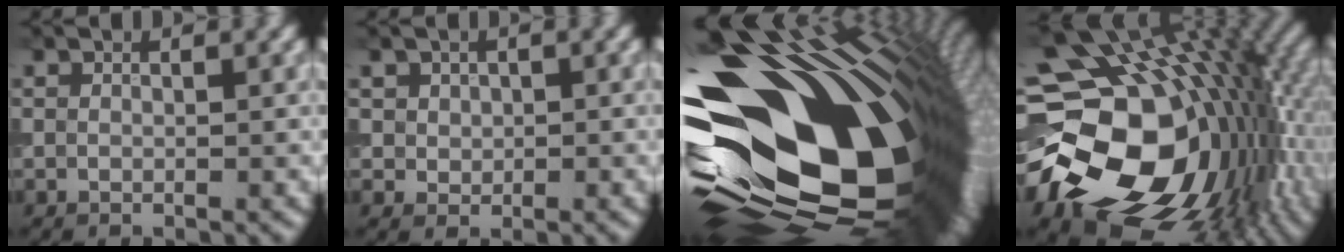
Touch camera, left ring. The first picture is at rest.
{"total": 2.3, "force": [0.8, 2.0, 0.8], "torque": [-0.019, 0.002, 0.022]}
{"total": 21.1, "force": [-1.5, 12.3, 17.1], "torque": [-0.271, -0.038, -0.014]}
{"total": 20.5, "force": [-1.7, 15.2, 13.6], "torque": [-0.266, -0.047, 0.004]}